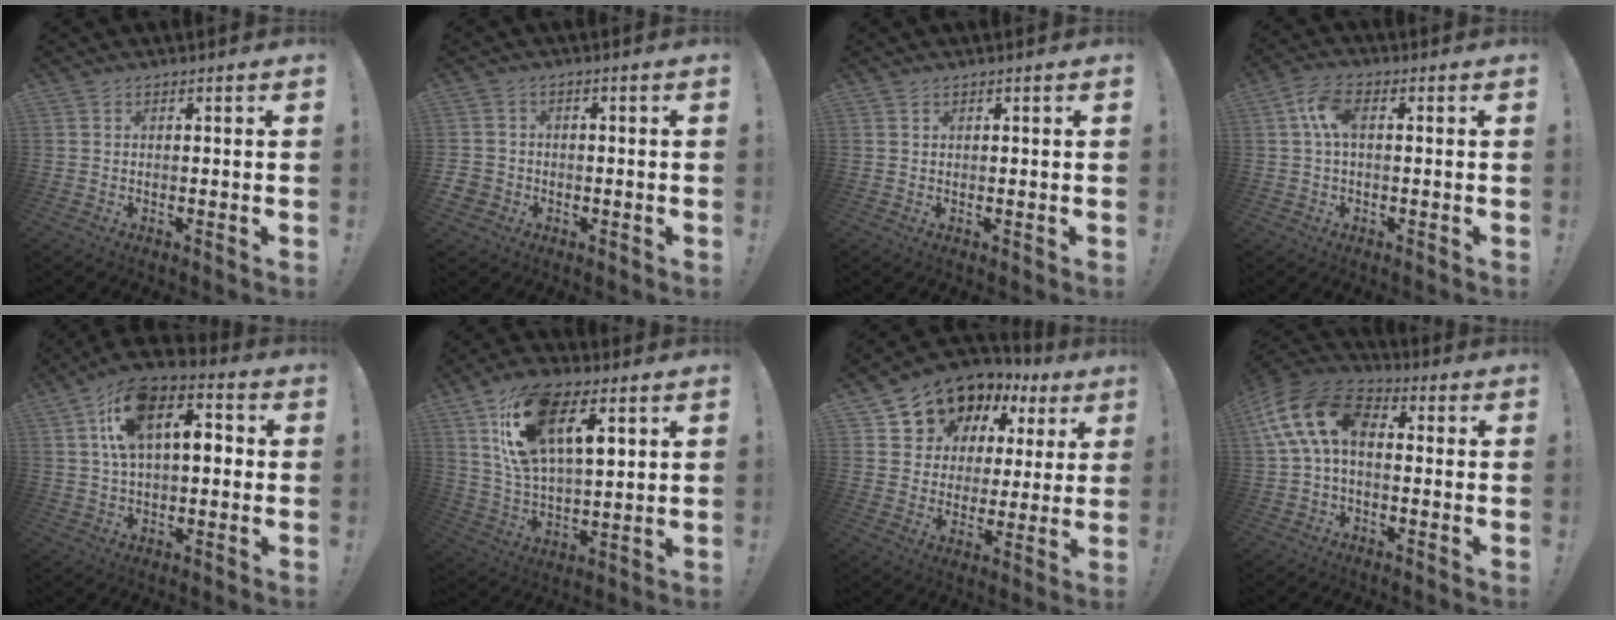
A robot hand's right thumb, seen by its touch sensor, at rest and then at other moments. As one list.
[{"total": 3.5, "force": [-1.3, 3.0, 1.1], "torque": [-0.027, 0.008, -0.023]}, {"total": 0.5, "force": [0.4, 0.2, 0.3], "torque": [0.002, -0.003, 0.006]}, {"total": 7.3, "force": [1.0, 3.7, 6.2], "torque": [-0.118, 0.007, 0.016]}, {"total": 14.5, "force": [3.8, 8.0, 11.5], "torque": [-0.172, 0.003, 0.069]}, {"total": 19.4, "force": [8.6, 9.8, 14.4], "torque": [-0.258, -0.025, 0.149]}, {"total": 10.5, "force": [6.7, 7.5, 3.1], "torque": [-0.054, -0.055, 0.130]}, {"total": 15.2, "force": [2.9, 8.9, 11.9], "torque": [-0.226, 0.015, 0.056]}]